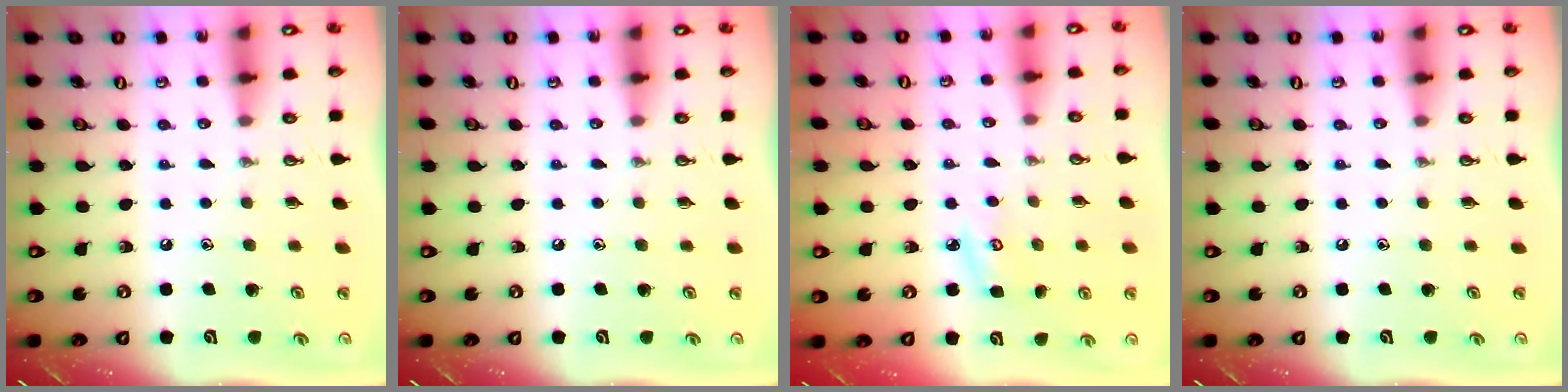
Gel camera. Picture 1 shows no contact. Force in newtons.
{"total": 0.0}
{"total": 5.4, "press": 5.4, "slide": 0.5}
{"total": 0.0}